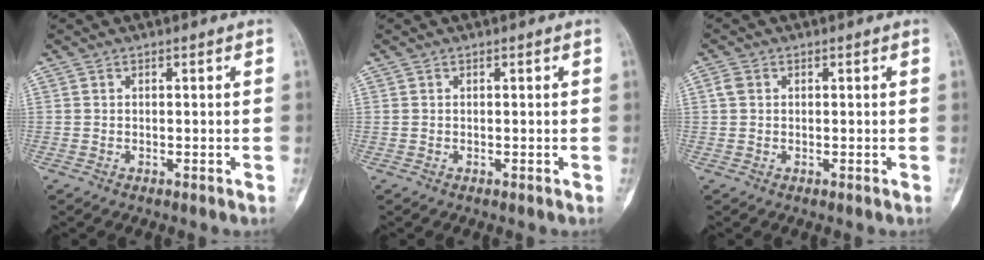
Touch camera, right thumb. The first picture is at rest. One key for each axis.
{"total": 0.0}
{"total": 1.6, "fx": 0.3, "fy": 1.3, "fz": 0.9, "tx": -0.021, "ty": 0.003, "tz": 0.005}